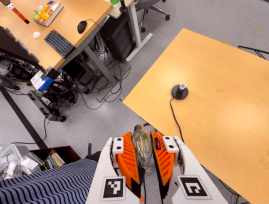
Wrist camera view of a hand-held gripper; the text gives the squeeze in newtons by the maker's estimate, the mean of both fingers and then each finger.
{"total": 20.6, "left": 24.2, "right": 16.9}